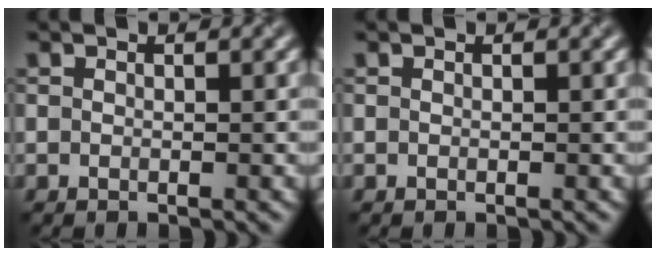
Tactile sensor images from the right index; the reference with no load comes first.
{"total": 0.0}